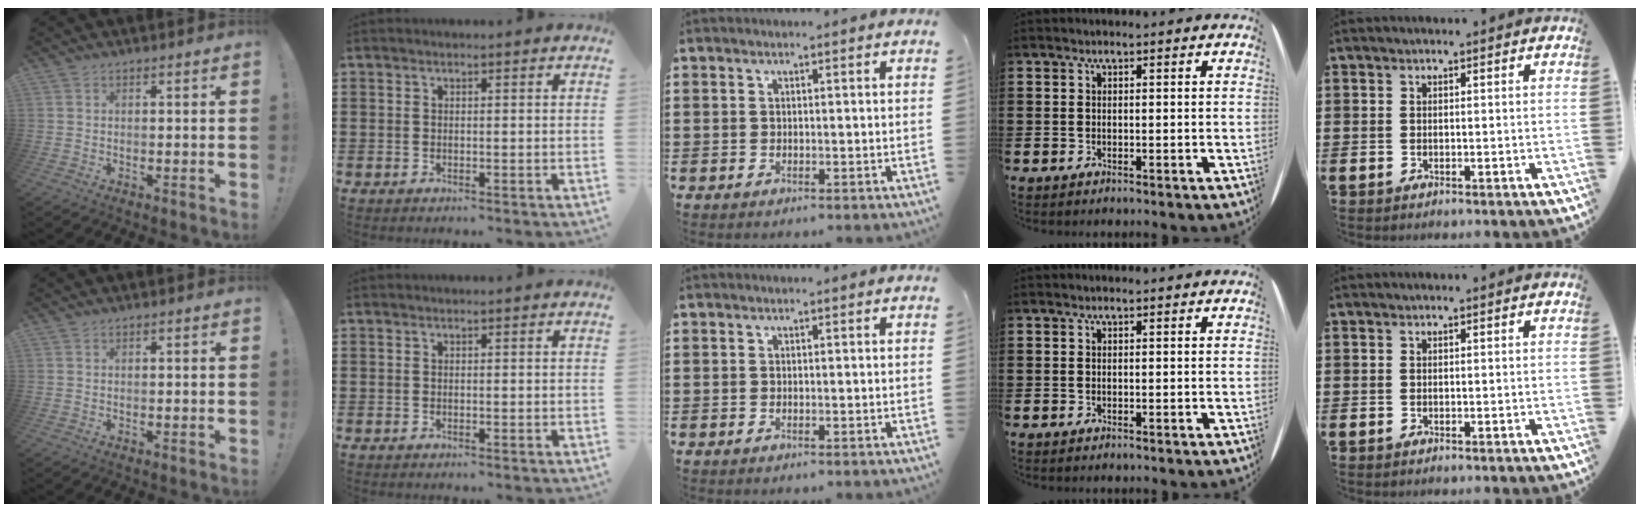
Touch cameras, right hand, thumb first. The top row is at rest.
{}